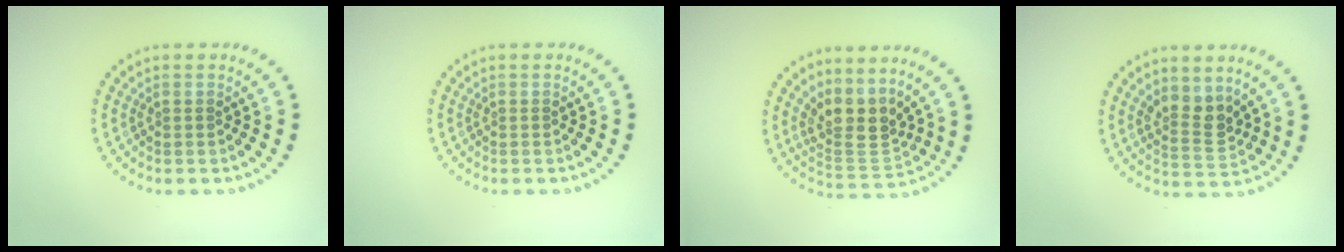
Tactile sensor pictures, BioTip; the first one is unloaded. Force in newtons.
{"total": 0.0}
{"total": 3.8, "press": 2.9, "slide": 2.4}
{"total": 3.0, "press": 2.6, "slide": 1.4}